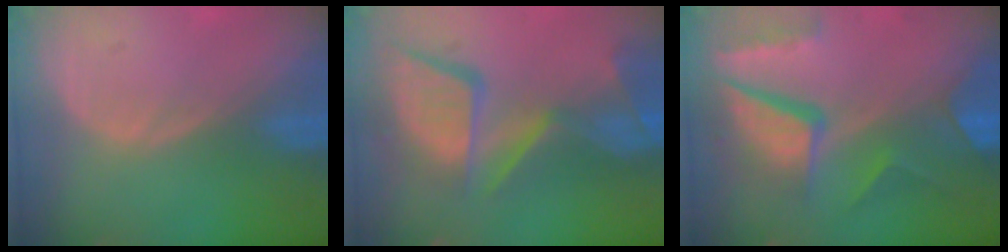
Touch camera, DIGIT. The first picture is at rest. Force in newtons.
{"total": 13.8, "press": 11.3, "slide": 8.0}
{"total": 11.2, "press": 9.2, "slide": 6.4}